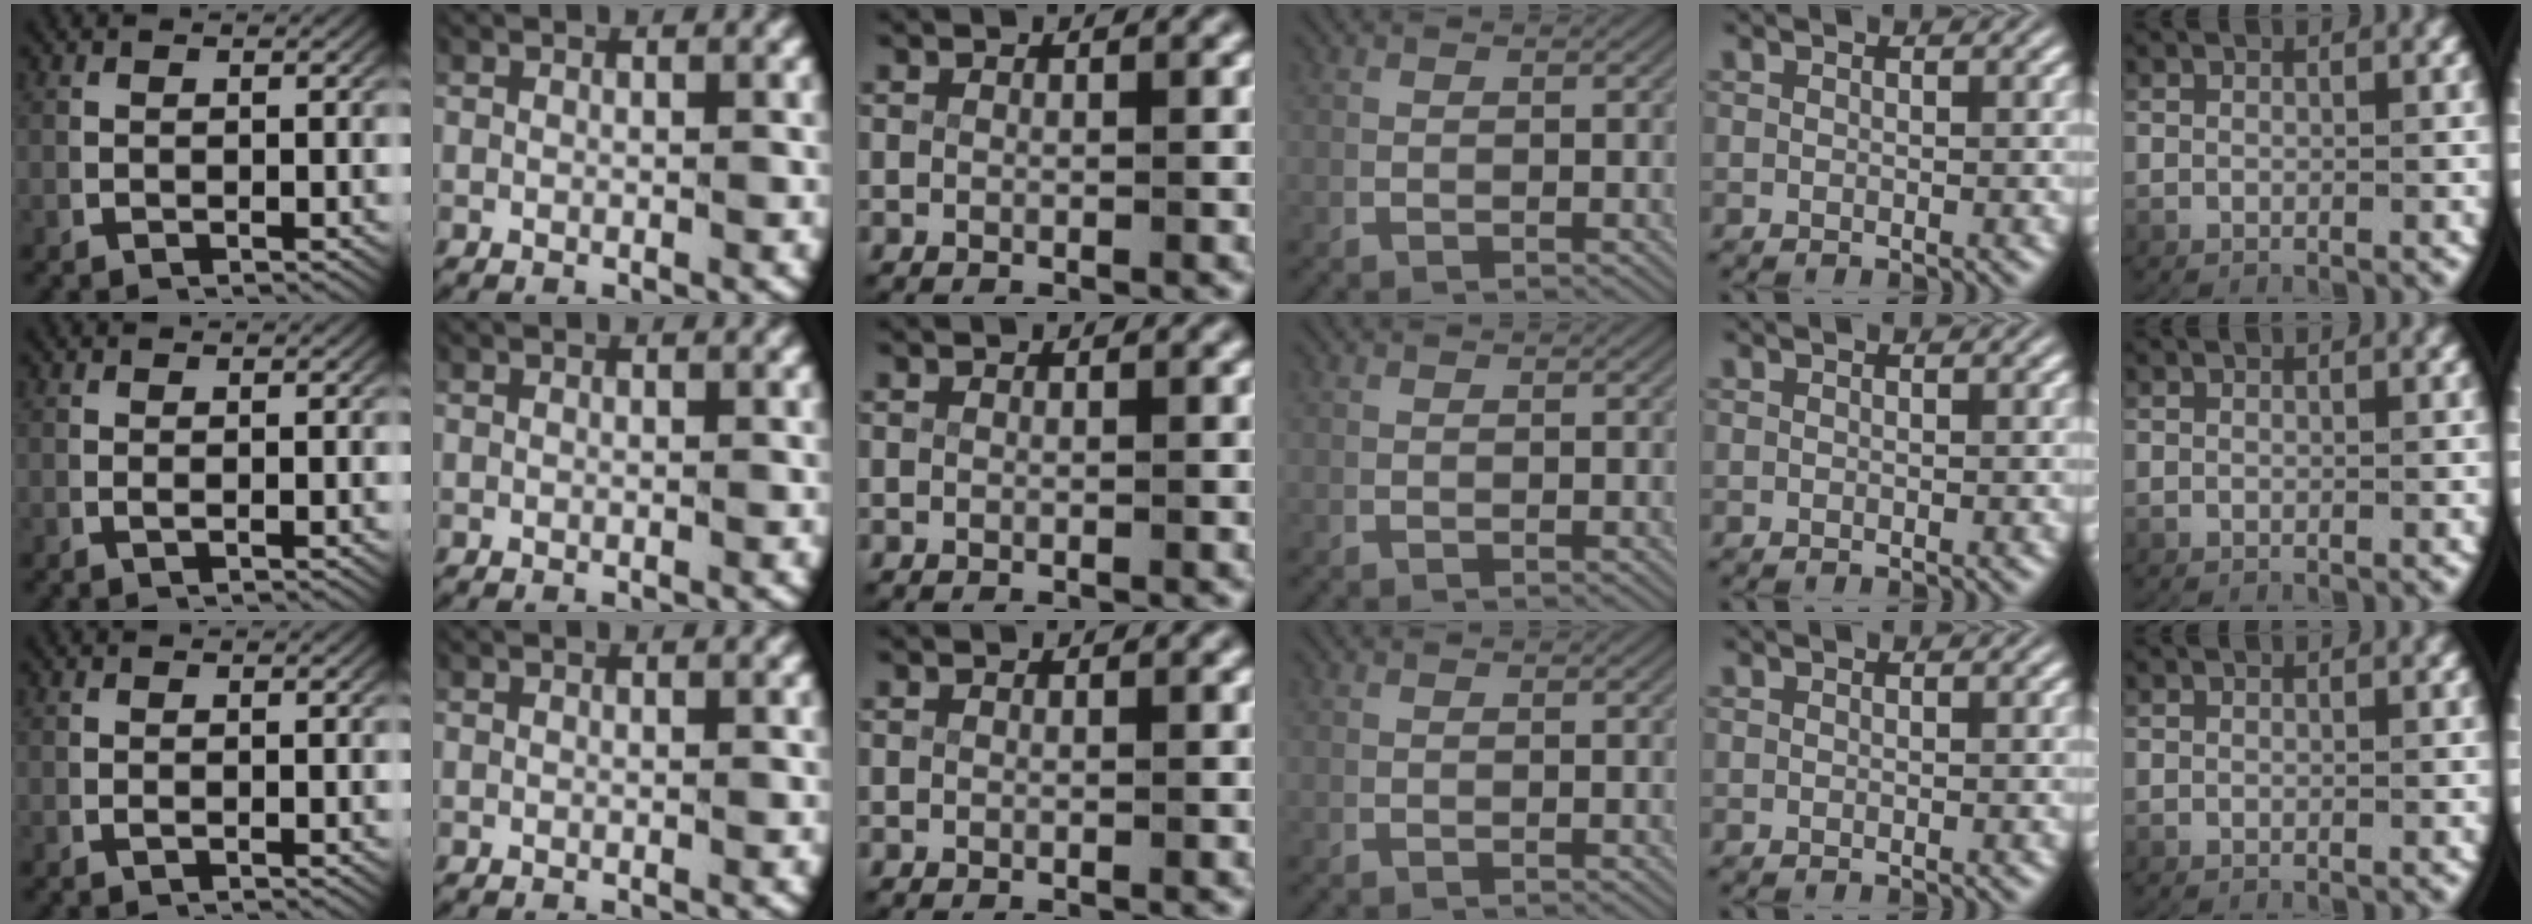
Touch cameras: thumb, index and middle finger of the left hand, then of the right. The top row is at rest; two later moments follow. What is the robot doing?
{"motion": "lift_and_place", "object": "paper"}